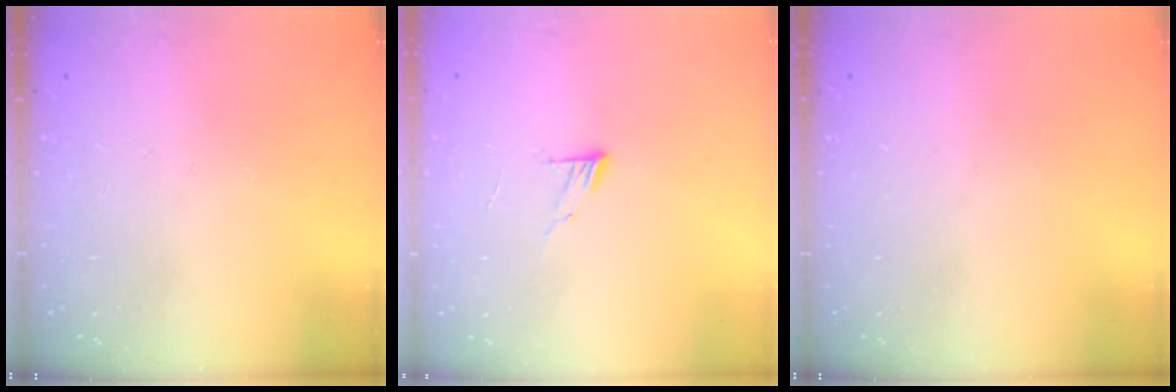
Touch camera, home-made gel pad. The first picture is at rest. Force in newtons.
{"total": 6.2, "press": 6.2, "slide": 0.6}
{"total": 0.0}